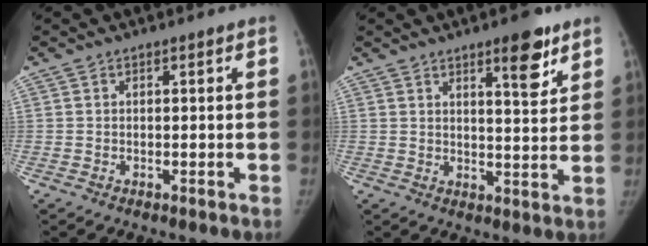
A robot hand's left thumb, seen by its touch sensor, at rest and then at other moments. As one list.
[{"total": 7.5, "force": [4.7, 2.1, 5.4], "torque": [-0.061, -0.030, 0.066]}]